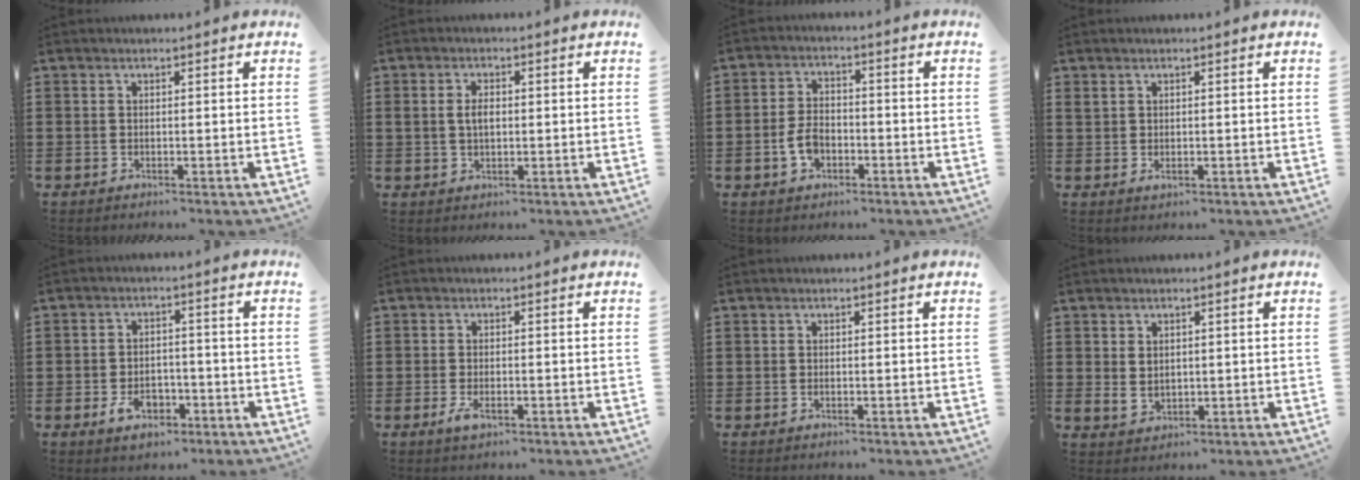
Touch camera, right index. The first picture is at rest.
{"total": 2.8, "force": [0.2, 1.5, 2.3], "torque": [-0.048, 0.006, 0.003]}
{"total": 4.4, "force": [-1.4, 2.8, 3.1], "torque": [-0.079, 0.000, -0.032]}
{"total": 1.2, "force": [0.6, 0.7, 0.7], "torque": [-0.016, 0.003, 0.012]}
{"total": 4.4, "force": [-2.2, 2.8, 2.6], "torque": [-0.041, 0.001, -0.041]}
{"total": 2.2, "force": [-0.8, 0.9, 1.8], "torque": [-0.047, -0.007, -0.019]}
{"total": 0.0}
{"total": 2.0, "force": [1.1, 1.5, 0.9], "torque": [-0.021, 0.007, 0.020]}